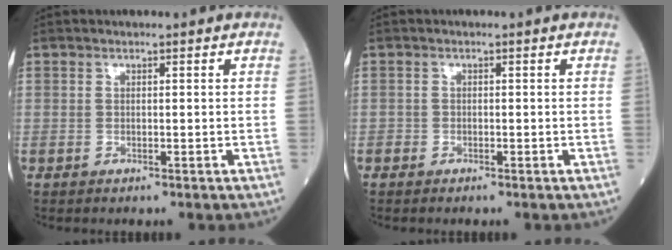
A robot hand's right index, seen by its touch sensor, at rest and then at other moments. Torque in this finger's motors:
{"motor_torque": [0.04, -0.01, -0.05, 0.00]}